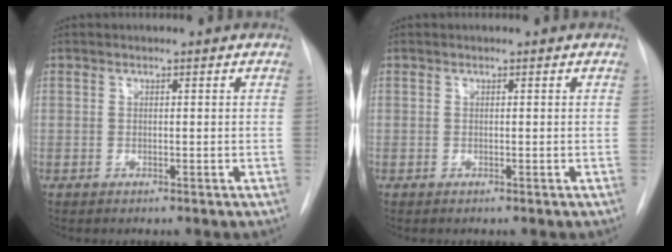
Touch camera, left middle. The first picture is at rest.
{"total": 0.0}